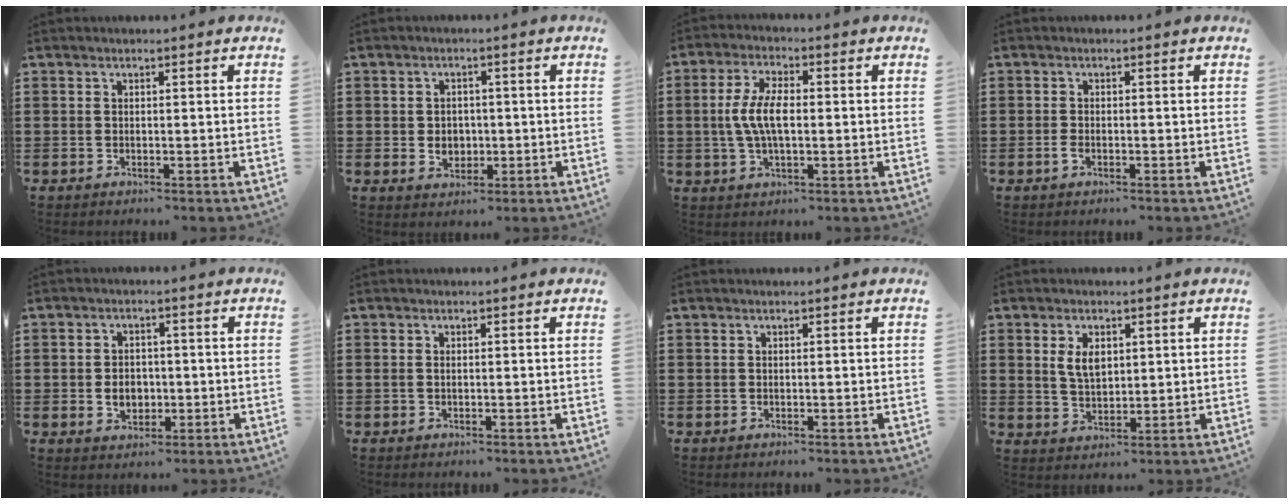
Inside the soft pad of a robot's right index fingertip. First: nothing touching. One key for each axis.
{"total": 3.1, "fx": -0.3, "fy": 2.6, "fz": 1.6, "tx": -0.030, "ty": 0.002, "tz": -0.011}
{"total": 6.7, "fx": -0.2, "fy": 2.8, "fz": 6.0, "tx": -0.139, "ty": -0.001, "tz": -0.012}
{"total": 1.2, "fx": -0.5, "fy": 0.5, "fz": 0.9, "tx": -0.026, "ty": -0.003, "tz": -0.012}
{"total": 3.8, "fx": -0.6, "fy": 2.9, "fz": 2.4, "tx": -0.044, "ty": 0.001, "tz": -0.016}
{"total": 0.6, "fx": 0.0, "fy": 0.4, "fz": 0.5, "tx": -0.013, "ty": 0.001, "tz": -0.001}
{"total": 0.0}
{"total": 4.1, "fx": 1.4, "fy": 2.4, "fz": 3.1, "tx": -0.059, "ty": 0.008, "tz": 0.022}